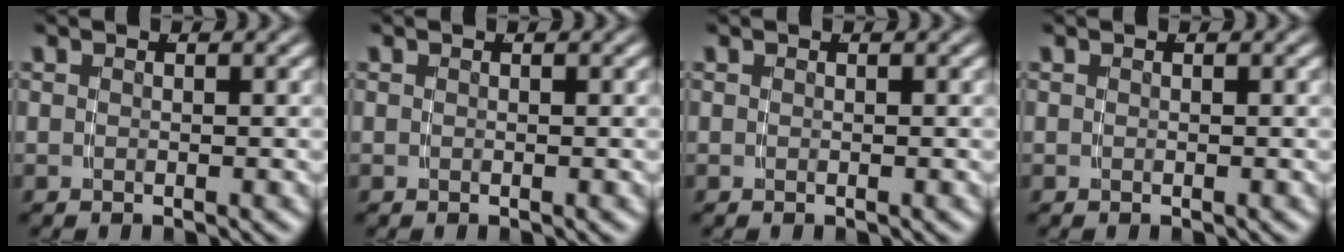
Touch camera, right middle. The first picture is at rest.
{"total": 0.0}
{"total": 0.0}
{"total": 0.0}